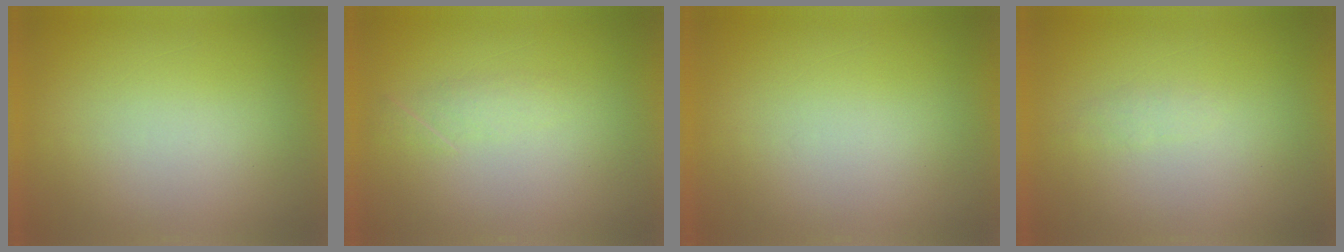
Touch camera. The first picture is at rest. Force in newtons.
{"total": 1.7}
{"total": 0.0}
{"total": 1.2}